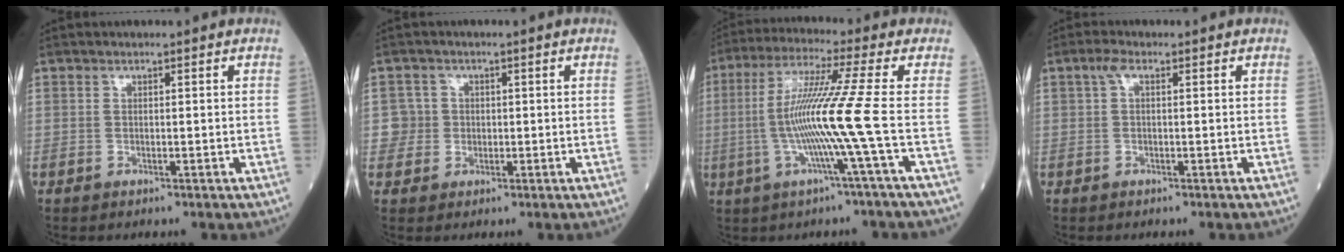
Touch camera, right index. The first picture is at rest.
{"total": 2.8, "force": [0.1, 2.8, -0.4], "torque": [0.020, 0.008, 0.001]}
{"total": 11.1, "force": [-1.7, -2.7, 10.6], "torque": [-0.212, 0.000, -0.033]}
{"total": 1.7, "force": [0.6, 0.5, 1.5], "torque": [-0.032, 0.014, 0.013]}